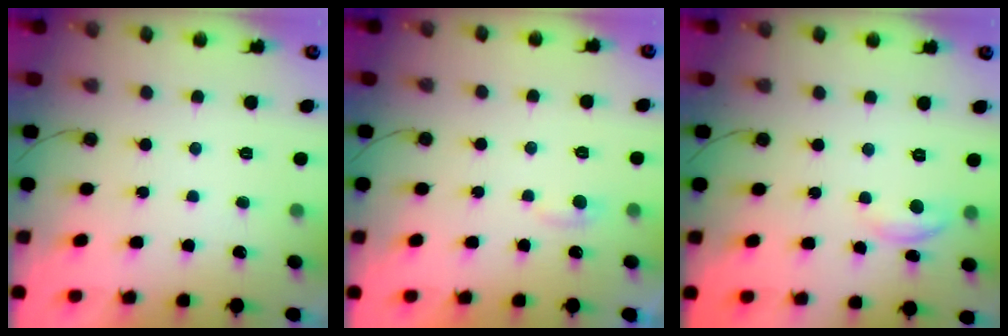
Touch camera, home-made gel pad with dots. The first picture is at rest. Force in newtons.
{"total": 2.7, "press": 2.7, "slide": 0.2}
{"total": 4.7, "press": 4.6, "slide": 0.5}